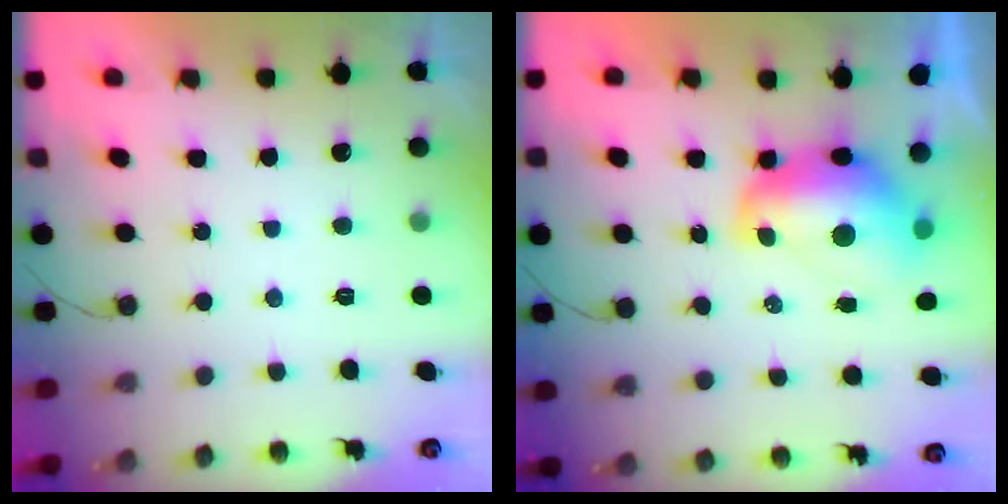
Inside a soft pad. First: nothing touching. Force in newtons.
{"total": 11.2, "press": 11.2, "slide": 1.0}